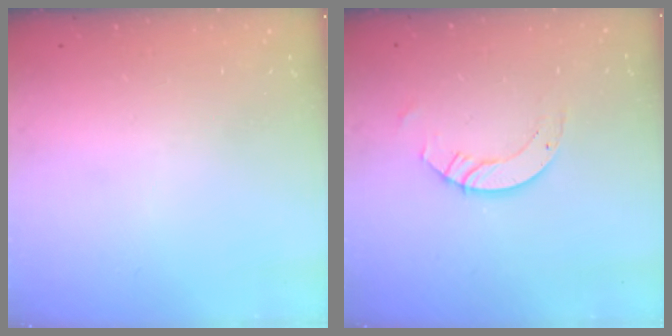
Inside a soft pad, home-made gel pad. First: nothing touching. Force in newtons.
{"total": 6.2, "press": 6.2, "slide": 0.6}